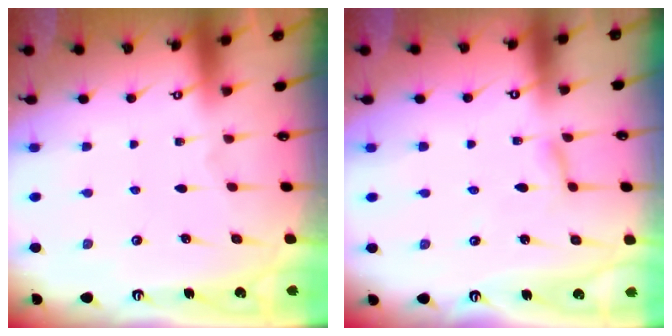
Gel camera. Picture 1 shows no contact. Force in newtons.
{"total": 1.9, "press": 1.9, "slide": 0.1}